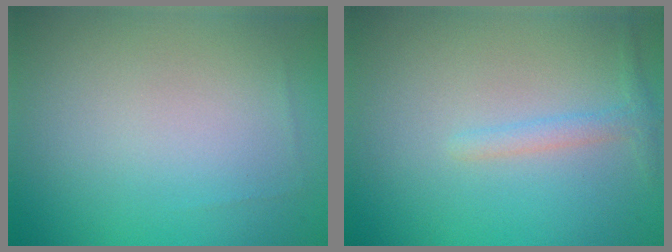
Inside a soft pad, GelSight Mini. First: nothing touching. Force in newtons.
{"total": 1.4, "press": 1.4, "slide": 0.1}